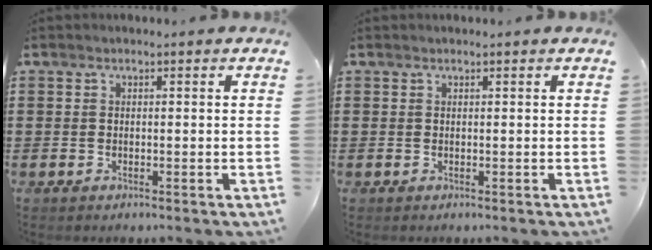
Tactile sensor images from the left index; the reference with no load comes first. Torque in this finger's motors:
{"motor_torque": [0.34, 0.41, 0.02, 0.01]}